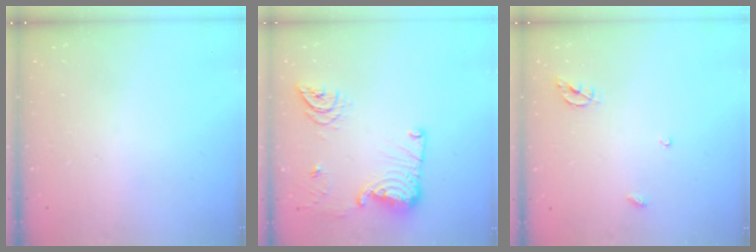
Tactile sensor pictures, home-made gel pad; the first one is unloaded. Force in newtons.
{"total": 15.7, "press": 15.5, "slide": 2.6}
{"total": 5.7, "press": 5.6, "slide": 0.5}